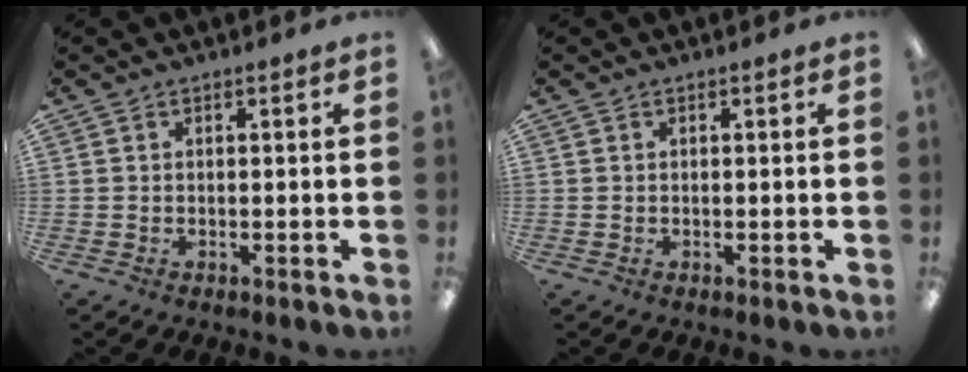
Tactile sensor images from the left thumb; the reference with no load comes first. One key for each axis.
{"total": 0.0}